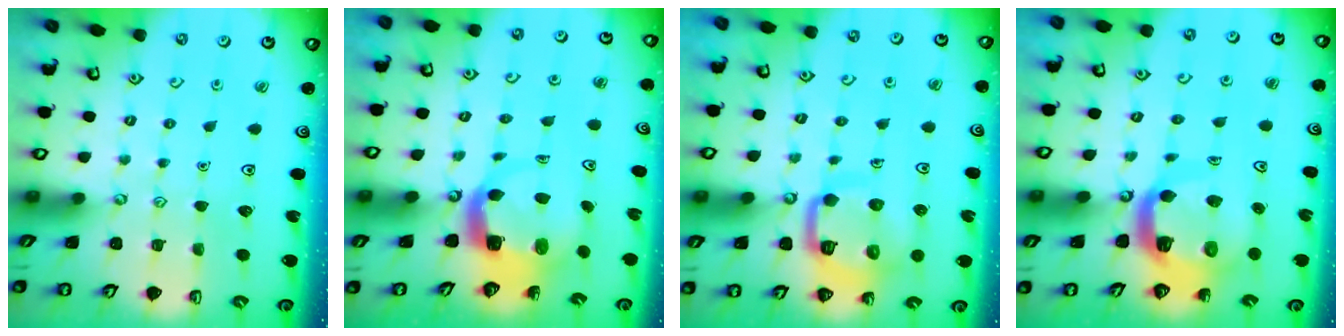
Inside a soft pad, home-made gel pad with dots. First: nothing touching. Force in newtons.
{"total": 4.0, "press": 4.0, "slide": 0.3}
{"total": 12.6, "press": 12.6, "slide": 1.4}
{"total": 10.7, "press": 10.6, "slide": 1.3}